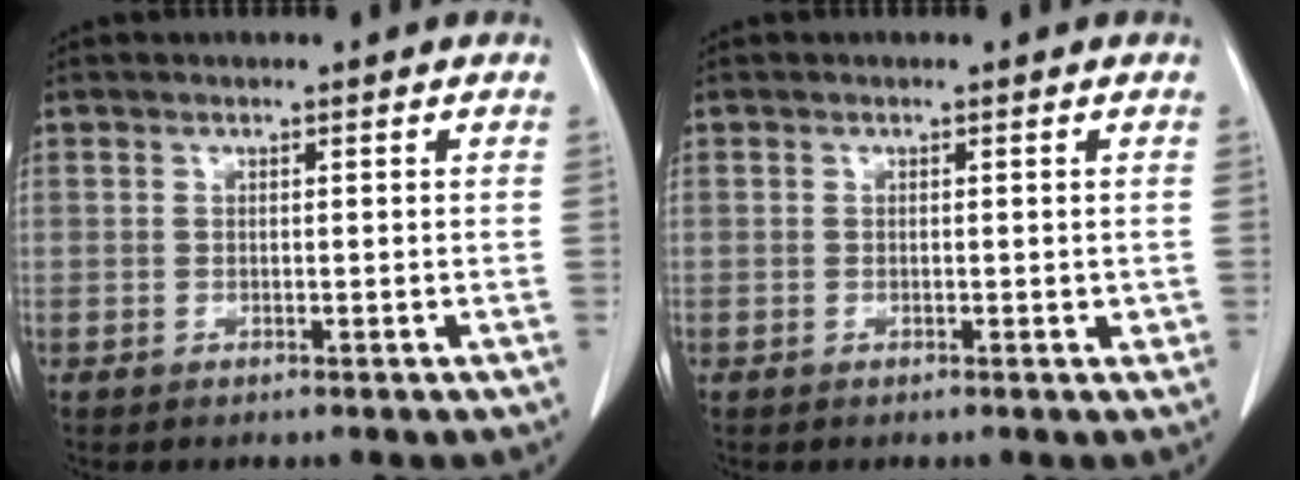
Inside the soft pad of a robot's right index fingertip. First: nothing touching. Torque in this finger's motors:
{"motor_torque": [0.17, -0.03, 0.07, 0.01]}